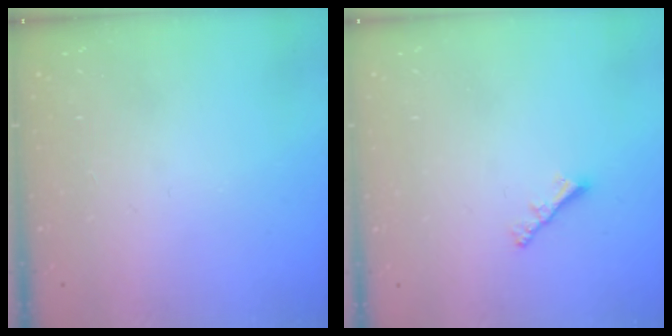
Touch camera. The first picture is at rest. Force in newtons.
{"total": 2.0, "press": 2.0, "slide": 0.5}